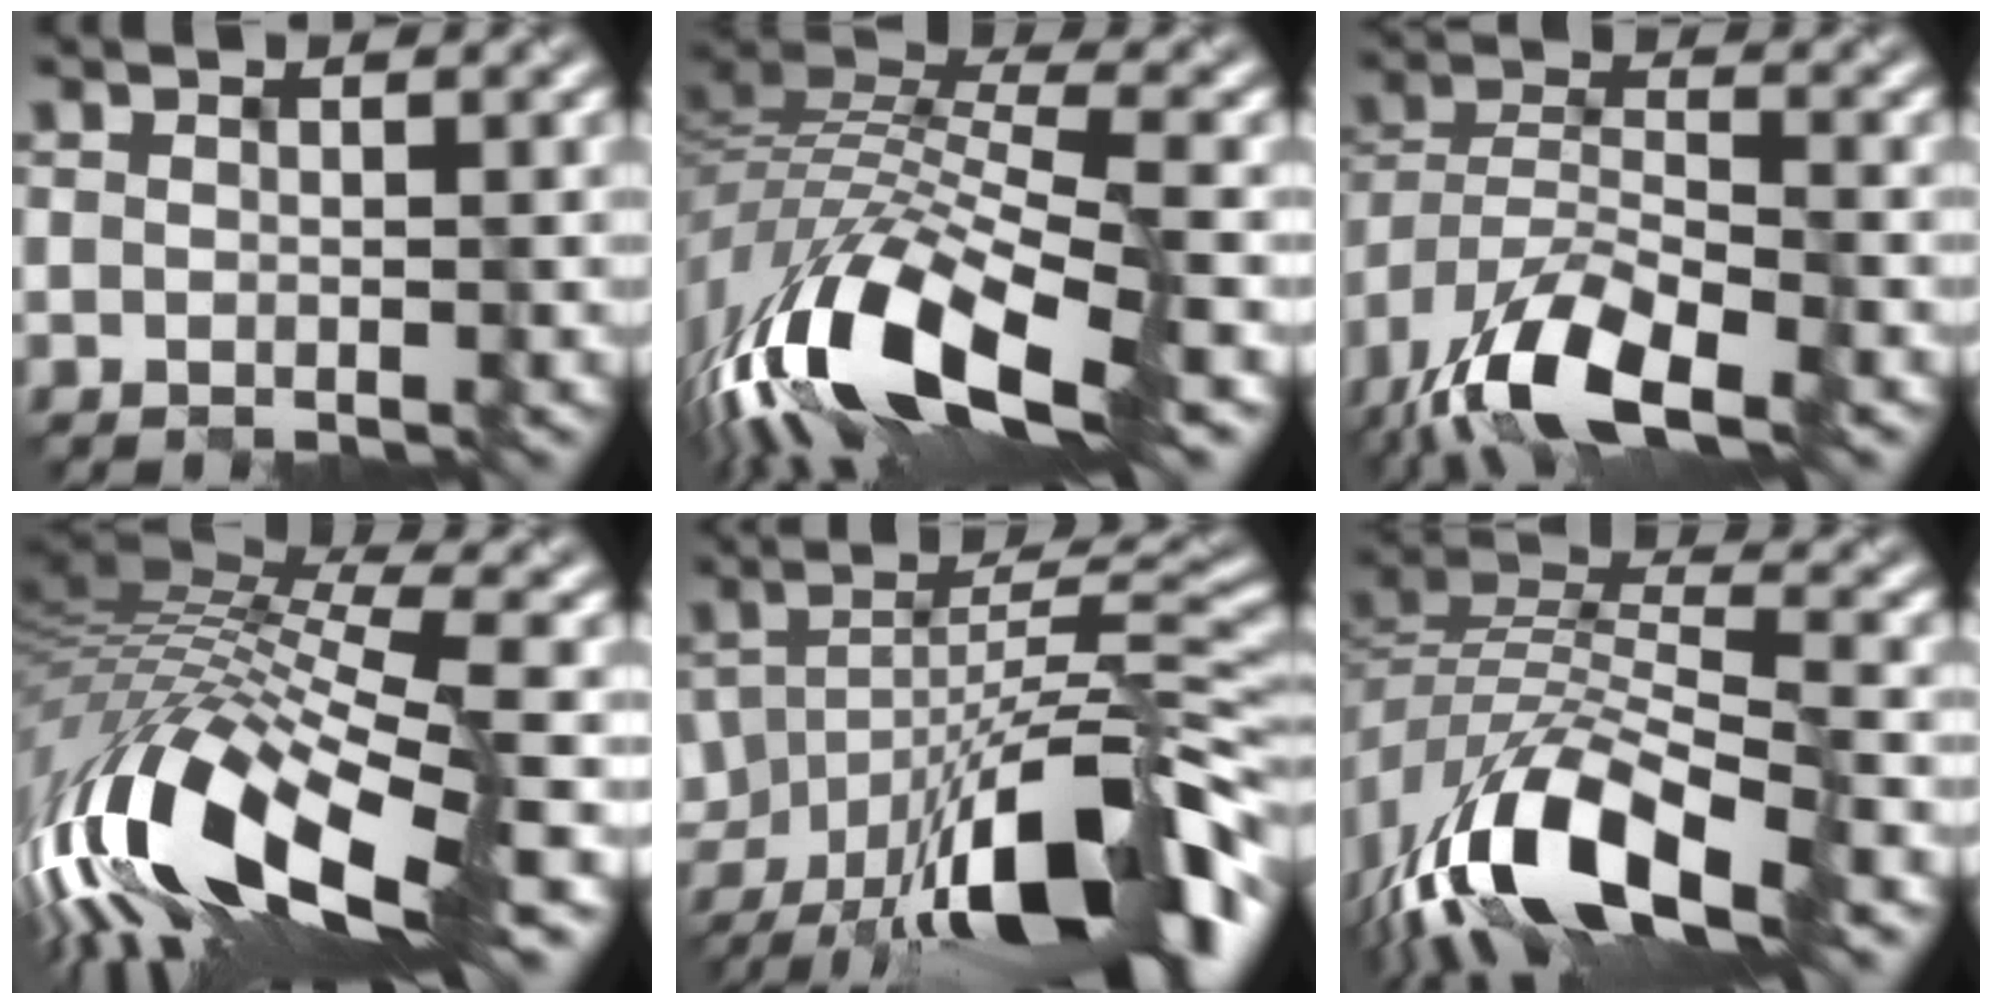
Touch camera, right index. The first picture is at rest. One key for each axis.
{"total": 13.9, "fx": -7.2, "fy": 4.8, "fz": 10.9, "tx": -0.224, "ty": 0.000, "tz": -0.129}
{"total": 10.6, "fx": -7.5, "fy": 3.4, "fz": 6.6, "tx": -0.120, "ty": -0.006, "tz": -0.143}
{"total": 15.7, "fx": -5.7, "fy": 4.8, "fz": 13.9, "tx": -0.275, "ty": 0.013, "tz": -0.110}
{"total": 15.0, "fx": -7.7, "fy": 4.7, "fz": 12.0, "tx": -0.181, "ty": 0.002, "tz": -0.134}
{"total": 12.2, "fx": -7.3, "fy": 5.0, "fz": 8.5, "tx": -0.156, "ty": -0.005, "tz": -0.137}